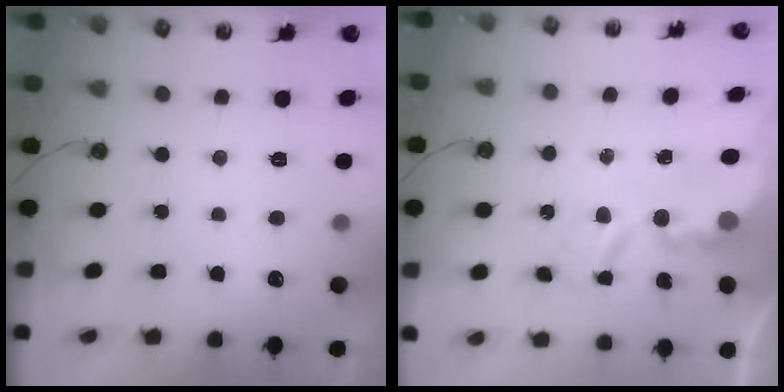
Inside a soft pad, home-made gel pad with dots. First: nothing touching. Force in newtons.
{"total": 5.5, "press": 5.5, "slide": 0.3}